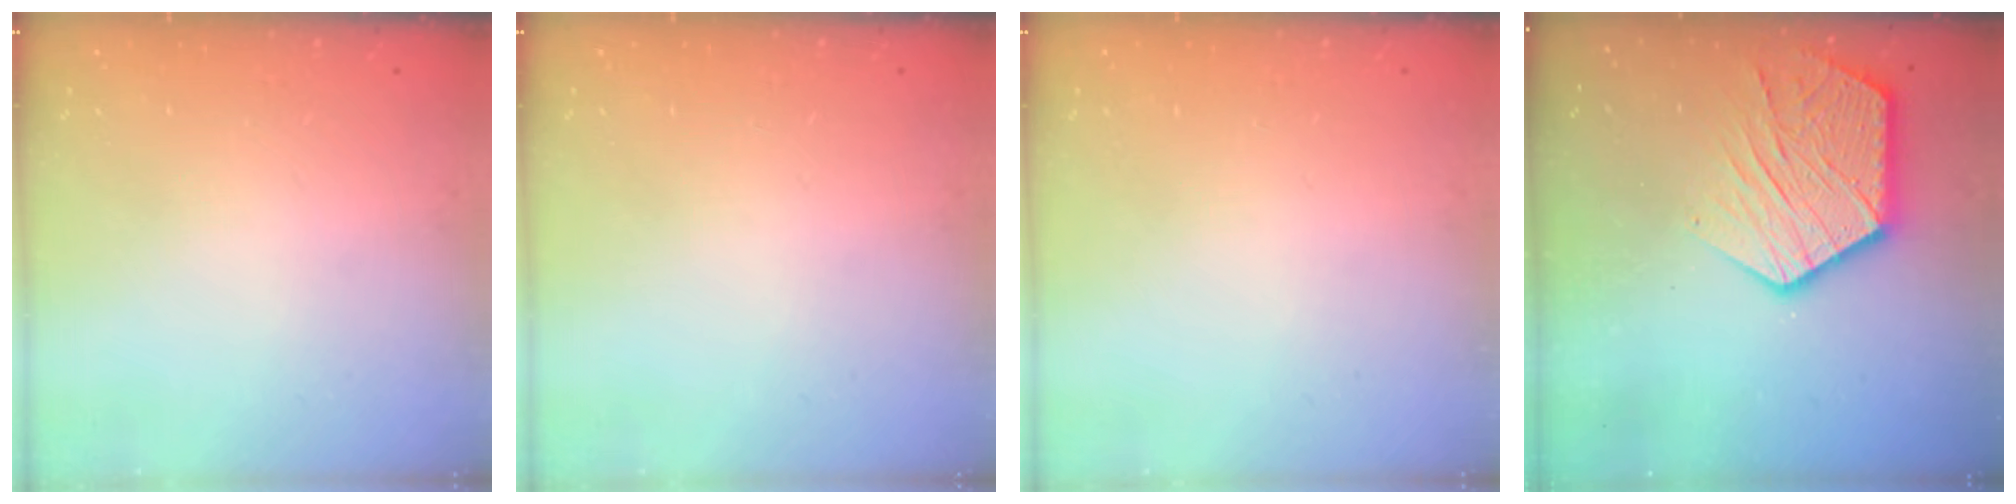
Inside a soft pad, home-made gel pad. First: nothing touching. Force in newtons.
{"total": 0.0}
{"total": 0.0}
{"total": 16.4, "press": 16.4, "slide": 1.3}